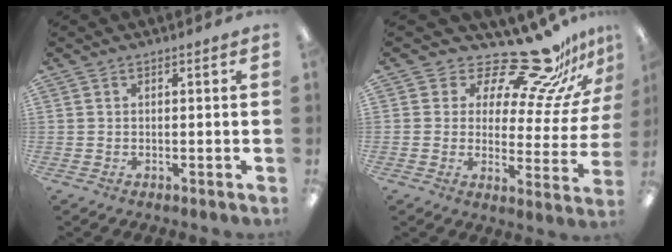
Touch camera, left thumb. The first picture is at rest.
{"total": 19.4, "force": [16.6, 5.3, 8.6], "torque": [-0.135, -0.127, 0.279]}